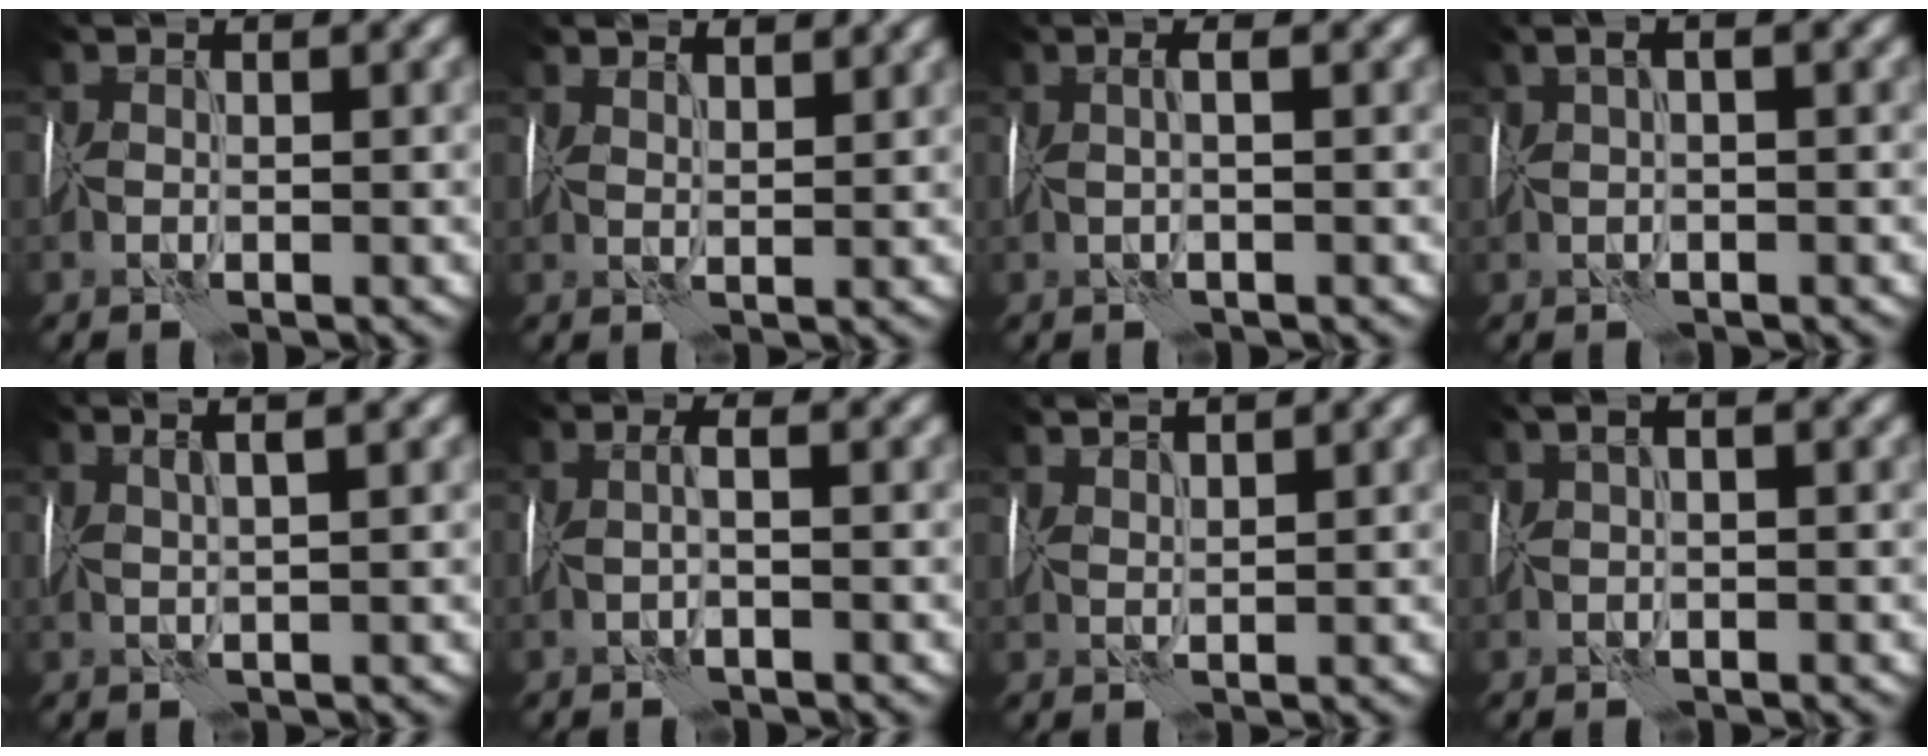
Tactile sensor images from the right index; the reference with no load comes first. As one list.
[{"total": 3.7, "force": [3.2, 0.9, 1.7], "torque": [-0.035, 0.022, 0.043]}, {"total": 1.6, "force": [0.6, -0.2, 1.5], "torque": [-0.024, 0.007, 0.008]}, {"total": 2.8, "force": [1.3, 0.5, 2.5], "torque": [-0.044, 0.020, 0.014]}, {"total": 3.7, "force": [2.2, 0.7, 2.9], "torque": [-0.025, 0.024, 0.013]}, {"total": 1.2, "force": [0.2, -0.4, 1.1], "torque": [-0.027, 0.005, 0.001]}, {"total": 3.2, "force": [2.8, 0.3, 1.5], "torque": [-0.024, 0.019, 0.029]}, {"total": 2.4, "force": [1.0, 0.6, 2.1], "torque": [-0.038, 0.020, 0.011]}]